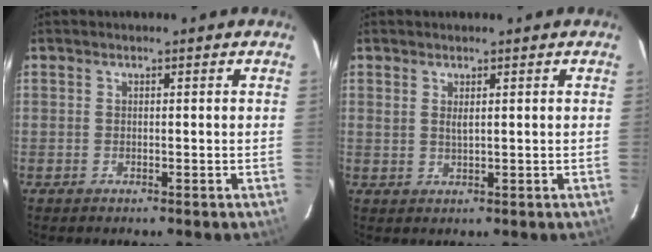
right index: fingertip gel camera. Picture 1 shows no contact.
{"total": 1.3, "force": [0.7, 0.4, 1.1], "torque": [-0.017, 0.002, 0.013]}